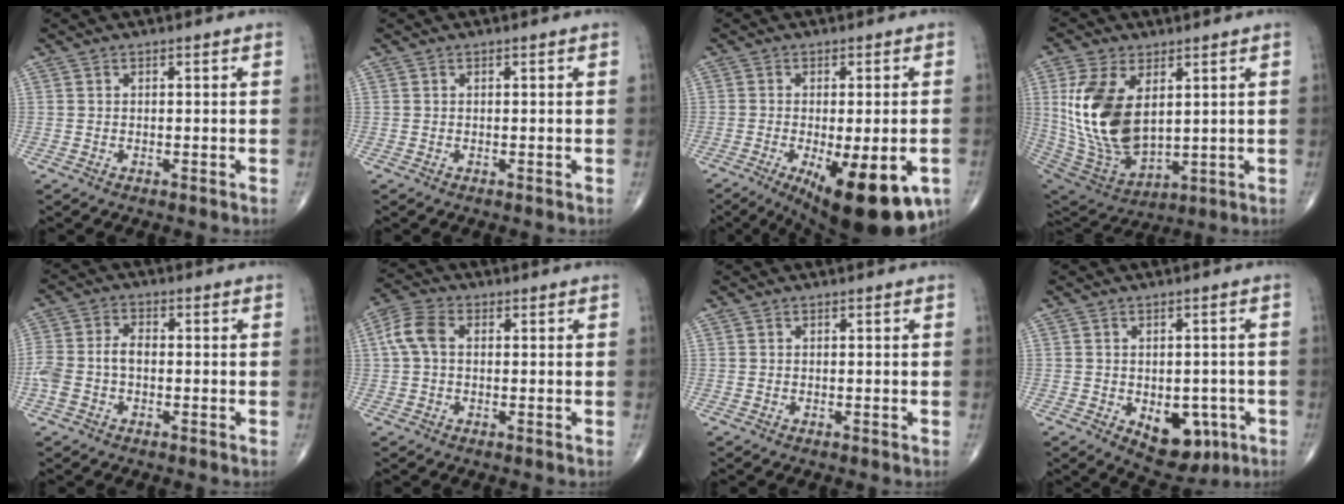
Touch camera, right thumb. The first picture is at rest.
{"total": 0.0}
{"total": 17.8, "force": [-7.4, 6.2, 14.9], "torque": [-0.174, -0.012, -0.092]}
{"total": 18.1, "force": [3.6, 10.3, 14.4], "torque": [-0.283, -0.023, 0.089]}
{"total": 6.5, "force": [-1.2, 4.0, 5.0], "torque": [-0.121, 0.022, -0.026]}
{"total": 5.8, "force": [0.7, 3.8, 4.3], "torque": [-0.099, 0.019, 0.009]}
{"total": 0.0}
{"total": 9.4, "force": [-3.1, 5.8, 6.6], "torque": [-0.053, 0.008, -0.029]}